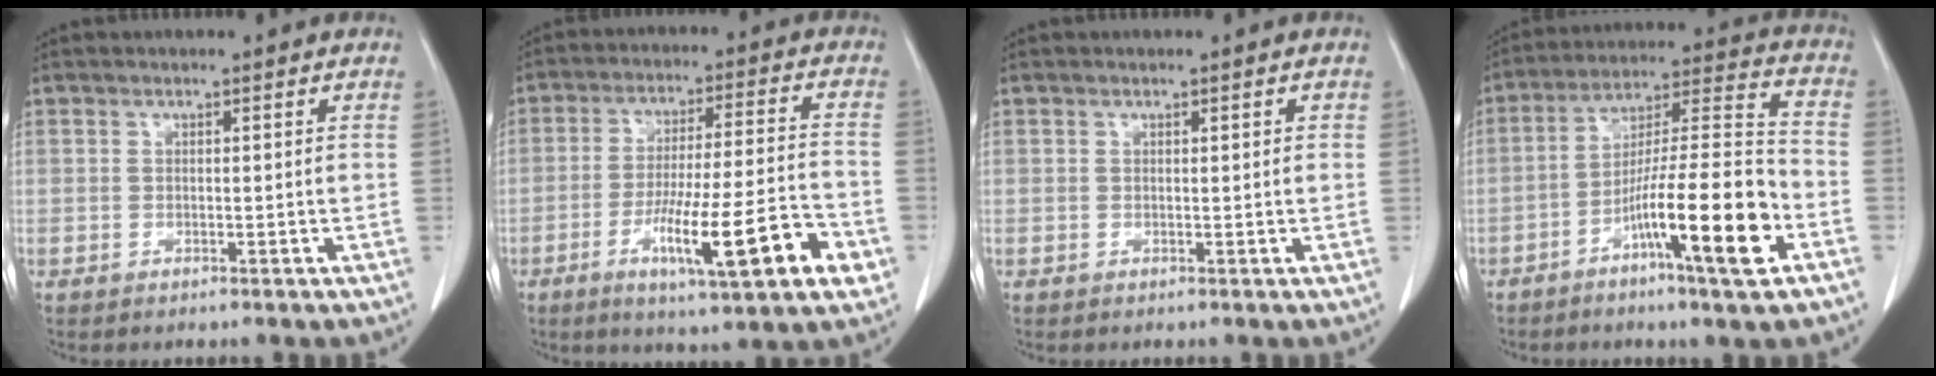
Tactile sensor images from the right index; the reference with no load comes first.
{"total": 16.2, "force": [-6.4, 1.5, 14.8], "torque": [-0.227, -0.003, -0.094]}
{"total": 0.6, "force": [0.2, 0.2, 0.5], "torque": [-0.008, 0.000, 0.002]}
{"total": 16.1, "force": [-7.0, 0.7, 14.5], "torque": [-0.248, -0.001, -0.118]}